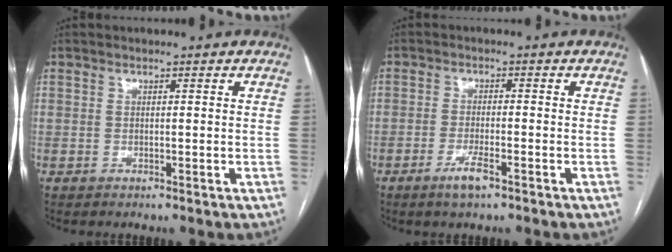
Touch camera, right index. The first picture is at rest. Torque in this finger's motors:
{"motor_torque": [0.57, -0.27, 0.21, 0.06]}